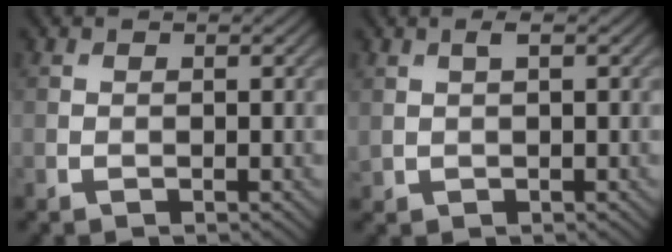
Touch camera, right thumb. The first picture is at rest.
{"total": 1.5, "force": [0.6, 0.6, 1.2], "torque": [-0.031, 0.002, 0.016]}